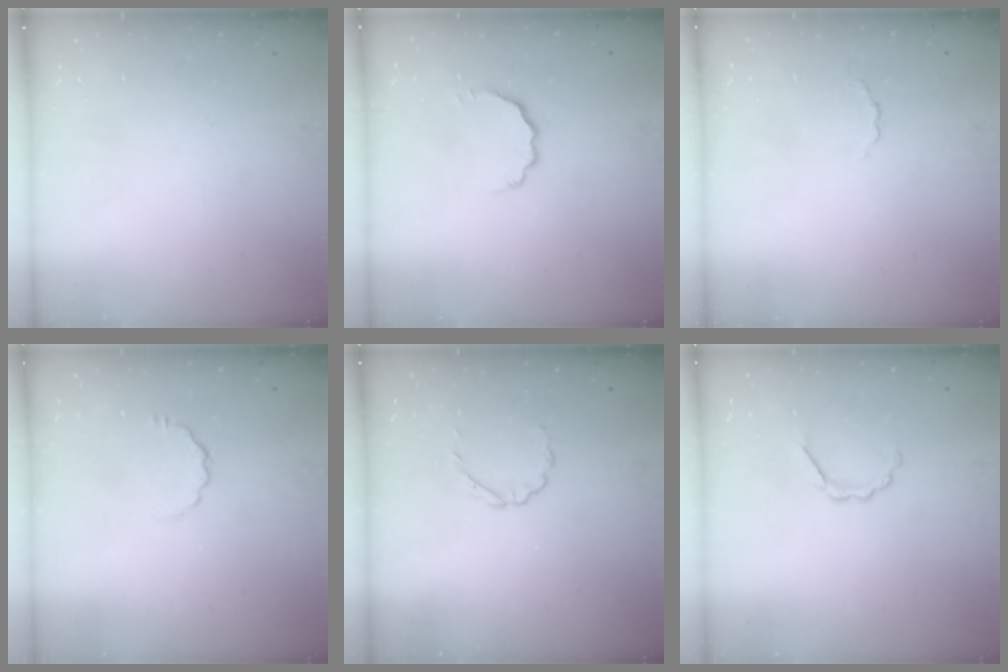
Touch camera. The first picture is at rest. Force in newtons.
{"total": 4.1, "press": 3.9, "slide": 1.0}
{"total": 1.7, "press": 1.6, "slide": 0.5}
{"total": 4.2, "press": 3.9, "slide": 1.6}
{"total": 2.0, "press": 1.8, "slide": 0.7}
{"total": 3.1, "press": 3.0, "slide": 0.9}